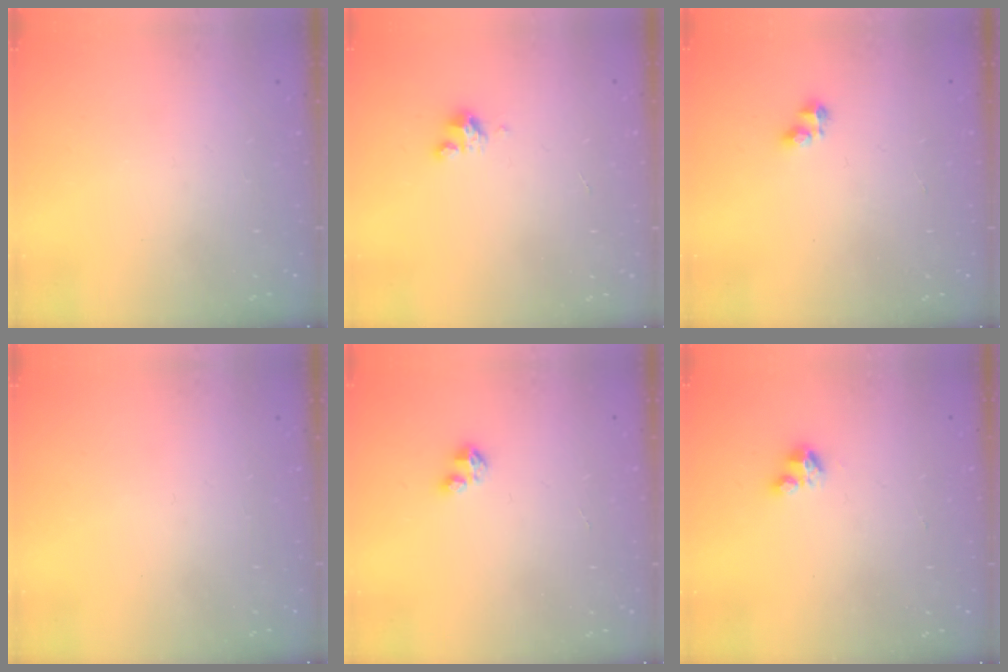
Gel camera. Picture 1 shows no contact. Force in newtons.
{"total": 2.8, "press": 2.8, "slide": 0.2}
{"total": 2.7, "press": 2.7, "slide": 0.4}
{"total": 0.0}
{"total": 2.1, "press": 2.1, "slide": 0.2}
{"total": 2.8, "press": 2.8, "slide": 0.2}